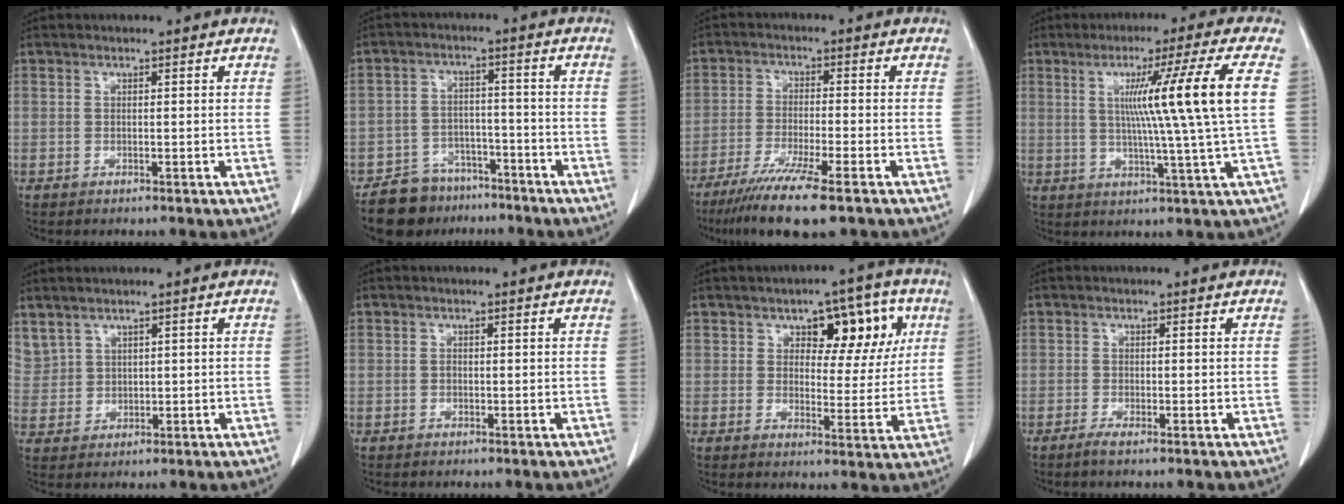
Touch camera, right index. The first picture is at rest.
{"total": 9.0, "force": [-7.4, 4.9, 1.5], "torque": [-0.018, 0.014, -0.120]}
{"total": 11.0, "force": [-7.6, 0.3, 8.0], "torque": [-0.136, -0.030, -0.122]}
{"total": 13.5, "force": [2.4, -3.0, 13.0], "torque": [-0.196, 0.002, 0.041]}
{"total": 5.3, "force": [3.8, 3.5, 1.3], "torque": [-0.041, 0.011, 0.095]}
{"total": 0.0}
{"total": 9.6, "force": [3.9, 4.7, 7.3], "torque": [-0.081, 0.021, 0.054]}
{"total": 1.4, "force": [-1.0, -0.2, 1.0], "torque": [-0.021, -0.003, -0.021]}